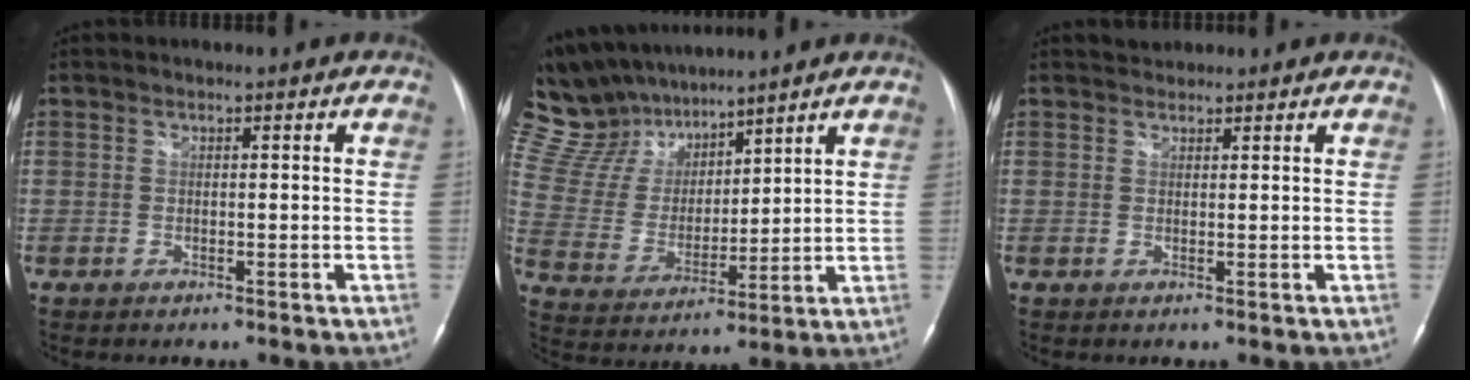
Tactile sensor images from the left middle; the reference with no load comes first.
{"total": 15.7, "force": [13.7, 5.5, 5.3], "torque": [-0.119, 0.031, 0.270]}
{"total": 1.4, "force": [1.2, 0.6, -0.2], "torque": [0.001, 0.011, 0.020]}